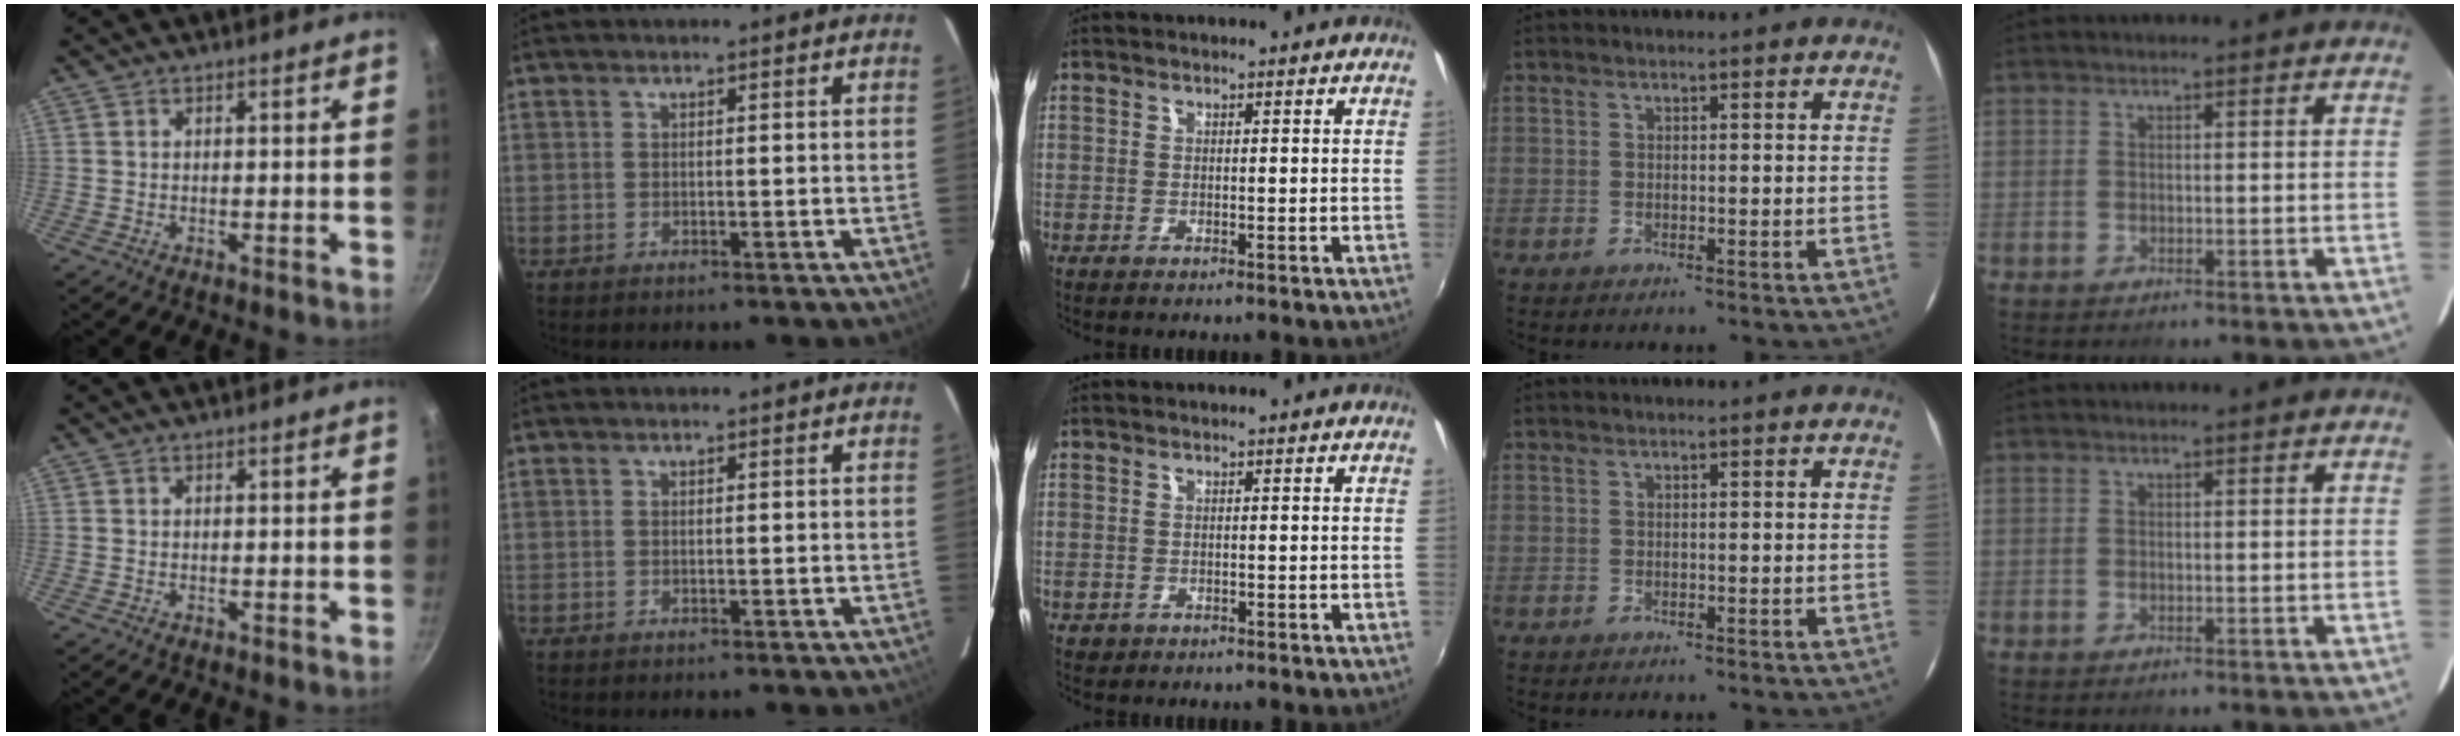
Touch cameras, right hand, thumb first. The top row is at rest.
{"middle": {"total": 1.0, "force": [-0.5, 0.8, 0.3], "torque": [-0.008, -0.002, -0.005]}}